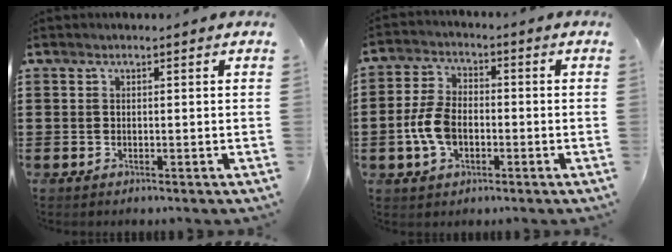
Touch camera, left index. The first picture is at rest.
{"total": 6.9, "force": [-1.5, 4.2, 5.2], "torque": [-0.133, -0.001, -0.035]}